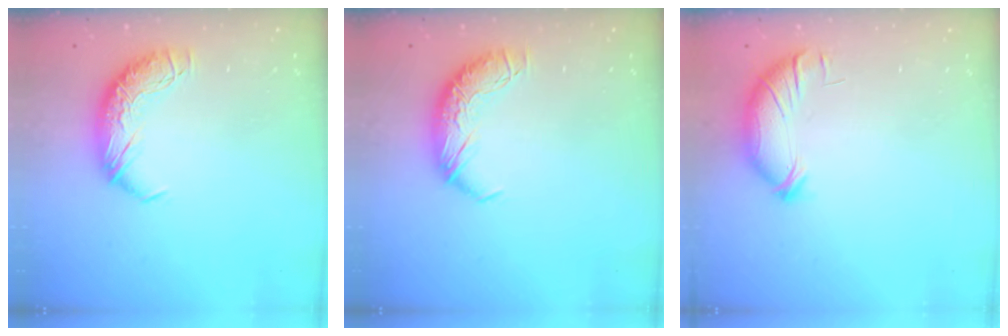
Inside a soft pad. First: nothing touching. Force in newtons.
{"total": 0.0}
{"total": 3.5, "press": 3.3, "slide": 1.3}